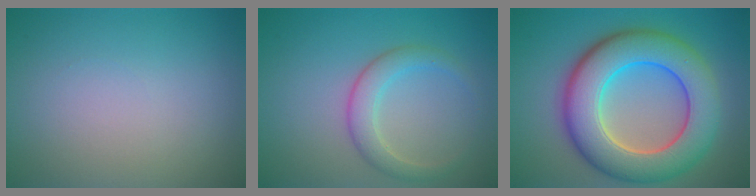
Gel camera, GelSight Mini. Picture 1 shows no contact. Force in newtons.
{"total": 2.7, "press": 2.7, "slide": 0.2}
{"total": 10.7, "press": 10.7, "slide": 0.6}